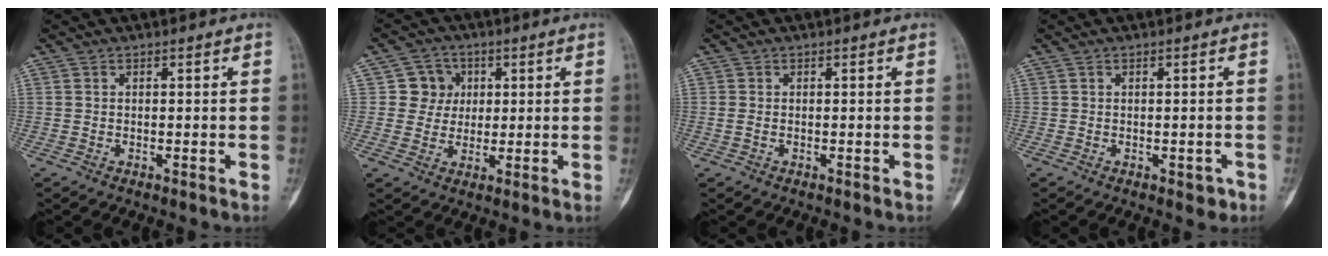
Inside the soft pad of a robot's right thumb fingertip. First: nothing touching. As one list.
[{"total": 6.0, "force": [1.2, 5.8, 1.2], "torque": [0.019, 0.006, 0.014]}, {"total": 1.2, "force": [-0.1, 0.8, 0.9], "torque": [-0.026, -0.003, -0.003]}, {"total": 1.7, "force": [-0.6, 1.2, 1.1], "torque": [-0.001, 0.002, -0.006]}]